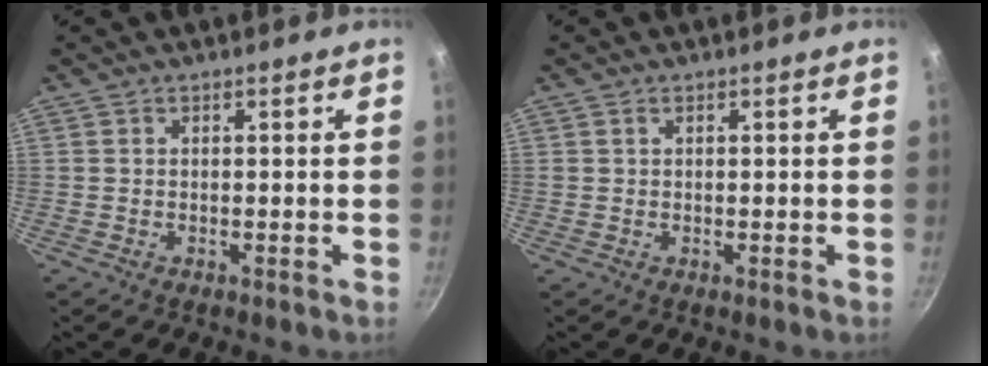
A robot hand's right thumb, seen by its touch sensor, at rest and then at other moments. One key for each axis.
{"total": 0.7, "fx": 0.4, "fy": 0.5, "fz": 0.4, "tx": -0.006, "ty": 0.002, "tz": 0.007}